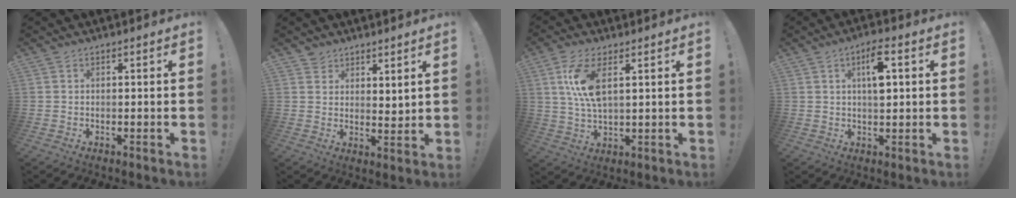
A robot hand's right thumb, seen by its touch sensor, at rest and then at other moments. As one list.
[{"total": 4.8, "force": [4.1, 2.4, 0.5], "torque": [-0.013, -0.033, 0.077]}, {"total": 10.0, "force": [3.5, 3.8, 8.5], "torque": [-0.169, -0.017, 0.059]}, {"total": 7.3, "force": [1.9, 2.4, 6.6], "torque": [-0.096, -0.003, 0.025]}]